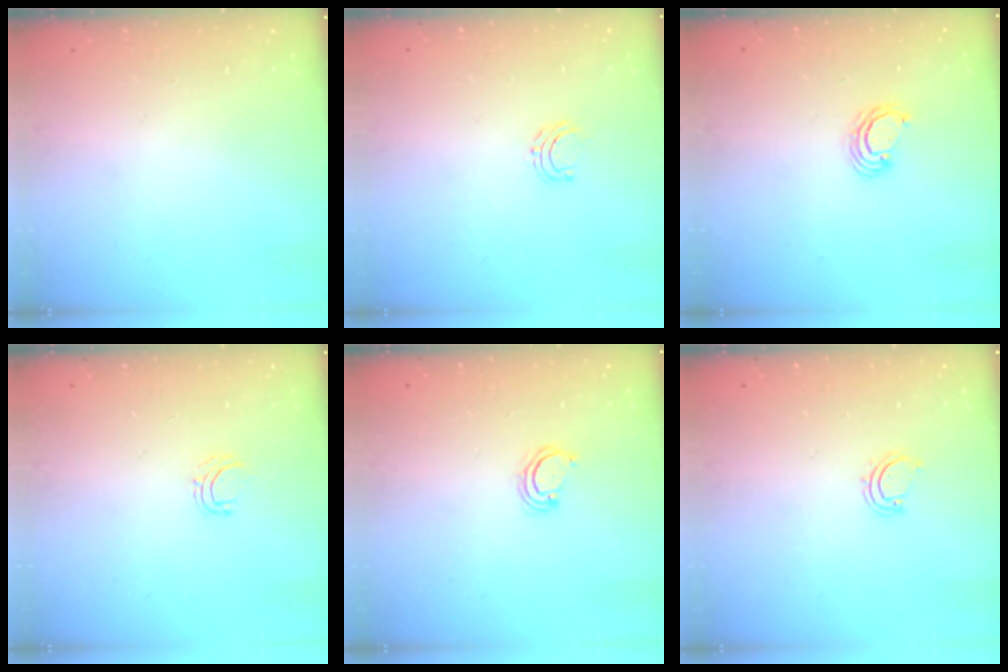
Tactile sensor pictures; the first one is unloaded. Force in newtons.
{"total": 4.3, "press": 4.3, "slide": 0.3}
{"total": 3.8, "press": 3.8, "slide": 0.2}
{"total": 3.8, "press": 3.8, "slide": 0.2}
{"total": 2.9, "press": 2.9, "slide": 0.3}
{"total": 2.9, "press": 2.9, "slide": 0.3}